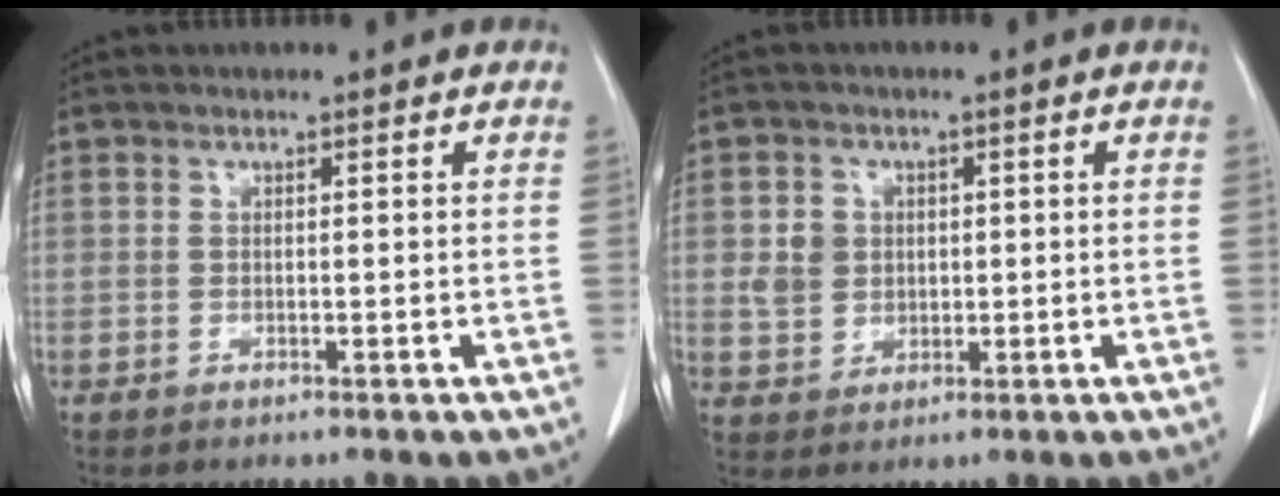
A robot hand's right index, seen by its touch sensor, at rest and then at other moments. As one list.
[{"total": 4.6, "force": [0.7, 4.2, 1.8], "torque": [-0.035, 0.015, 0.022]}]